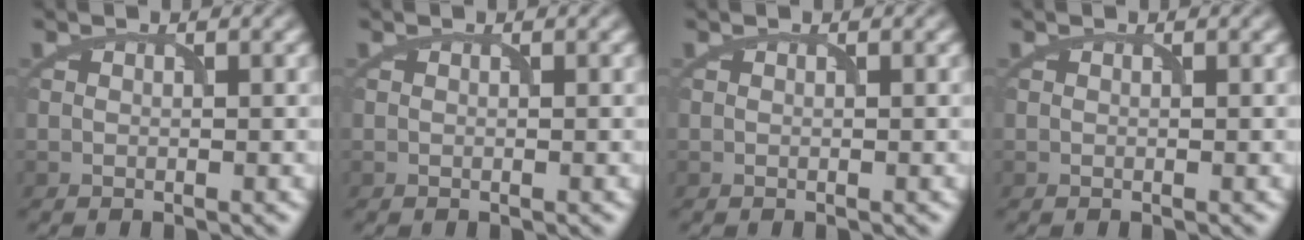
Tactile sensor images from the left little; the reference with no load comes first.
{"total": 0.0}
{"total": 0.0}
{"total": 0.0}